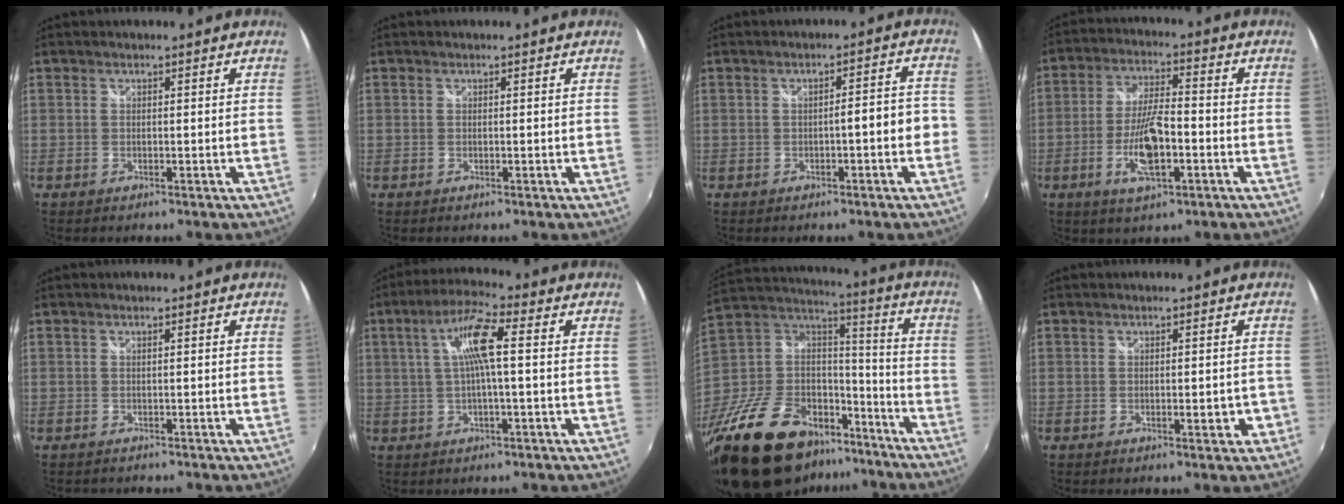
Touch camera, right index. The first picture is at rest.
{"total": 0.0}
{"total": 3.7, "force": [-1.6, 0.5, 3.3], "torque": [-0.051, 0.013, -0.017]}
{"total": 9.7, "force": [-3.2, 2.7, 8.8], "torque": [-0.174, 0.000, -0.056]}
{"total": 1.3, "force": [-1.2, 0.2, 0.5], "torque": [-0.010, -0.005, -0.016]}
{"total": 8.0, "force": [1.1, 0.8, 7.9], "torque": [-0.149, 0.015, 0.022]}
{"total": 33.6, "force": [-22.6, 18.1, 17.1], "torque": [-0.364, 0.022, -0.347]}
{"total": 2.5, "force": [-1.0, 1.0, 2.1], "torque": [-0.027, 0.005, -0.006]}